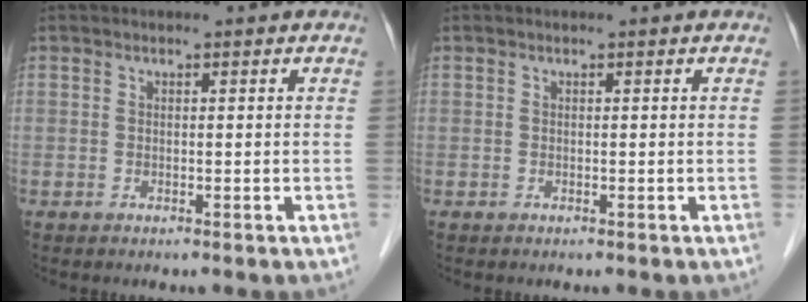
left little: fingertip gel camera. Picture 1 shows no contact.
{"total": 0.0}